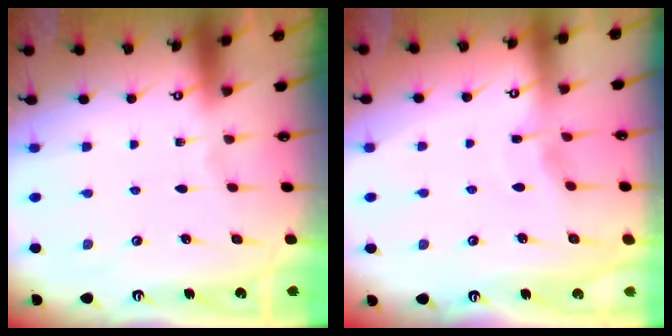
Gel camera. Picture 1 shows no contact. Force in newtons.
{"total": 2.9, "press": 2.9, "slide": 0.5}